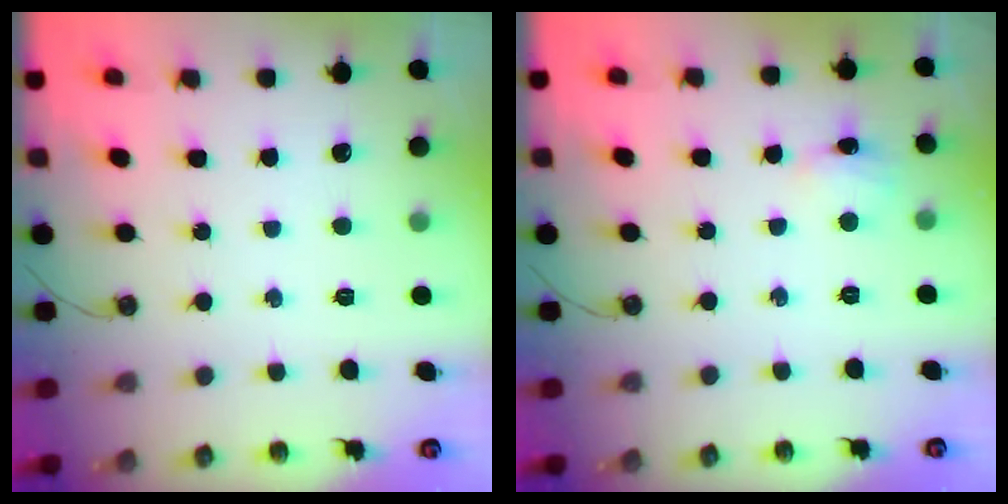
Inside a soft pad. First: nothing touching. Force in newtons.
{"total": 3.3, "press": 3.3, "slide": 0.6}